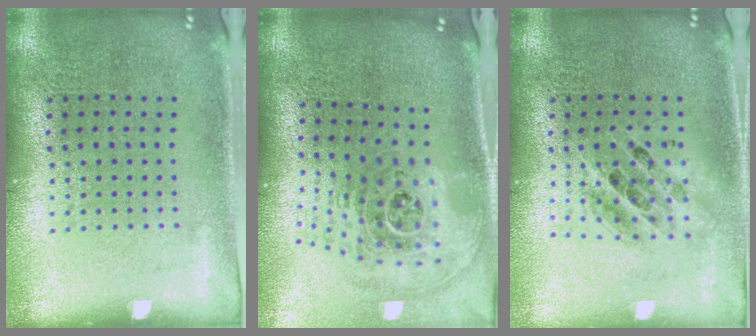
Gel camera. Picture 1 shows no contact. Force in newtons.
{"total": 2.4, "press": 1.6, "slide": 1.7}
{"total": 1.4, "press": 1.3, "slide": 0.7}